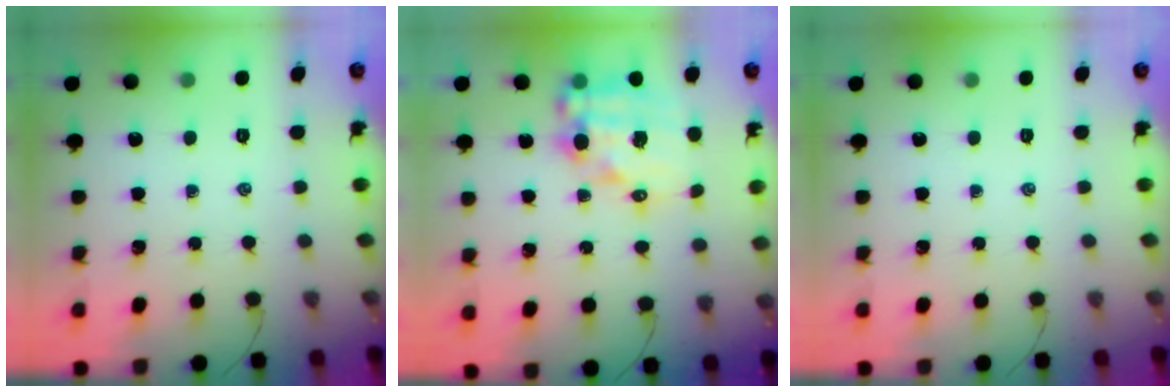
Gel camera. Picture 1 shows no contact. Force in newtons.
{"total": 13.9, "press": 13.5, "slide": 3.0}
{"total": 0.0}